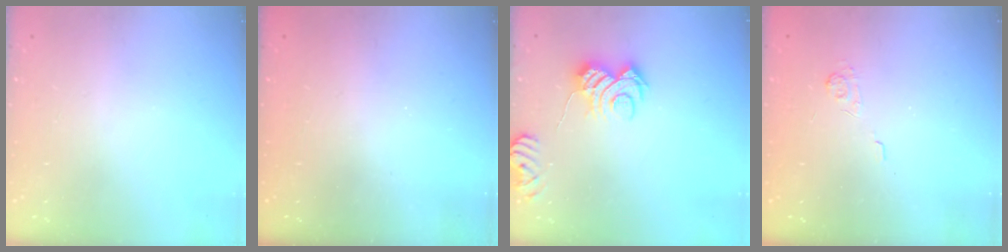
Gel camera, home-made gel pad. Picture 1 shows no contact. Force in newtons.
{"total": 2.6, "press": 2.5, "slide": 0.8}
{"total": 7.7, "press": 7.7, "slide": 0.4}
{"total": 2.0, "press": 1.4, "slide": 1.4}